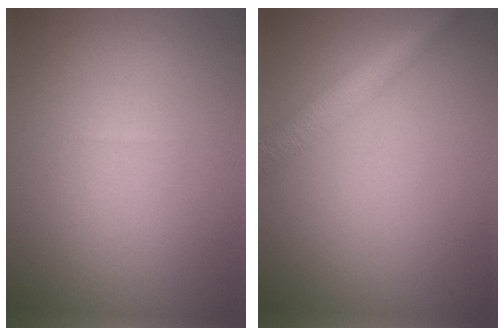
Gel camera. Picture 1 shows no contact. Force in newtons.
{"total": 3.7, "press": 3.7, "slide": 0.2}